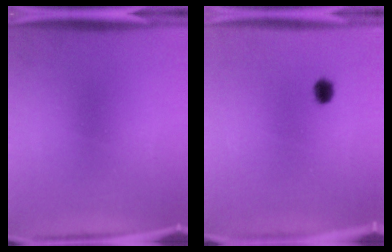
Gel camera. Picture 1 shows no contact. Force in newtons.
{"total": 2.4}